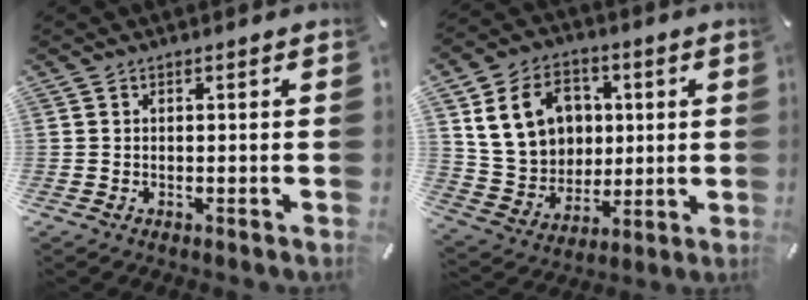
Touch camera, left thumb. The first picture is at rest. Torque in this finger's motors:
{"motor_torque": [1.89, 1.86, 1.60, -1.17, 0.17]}